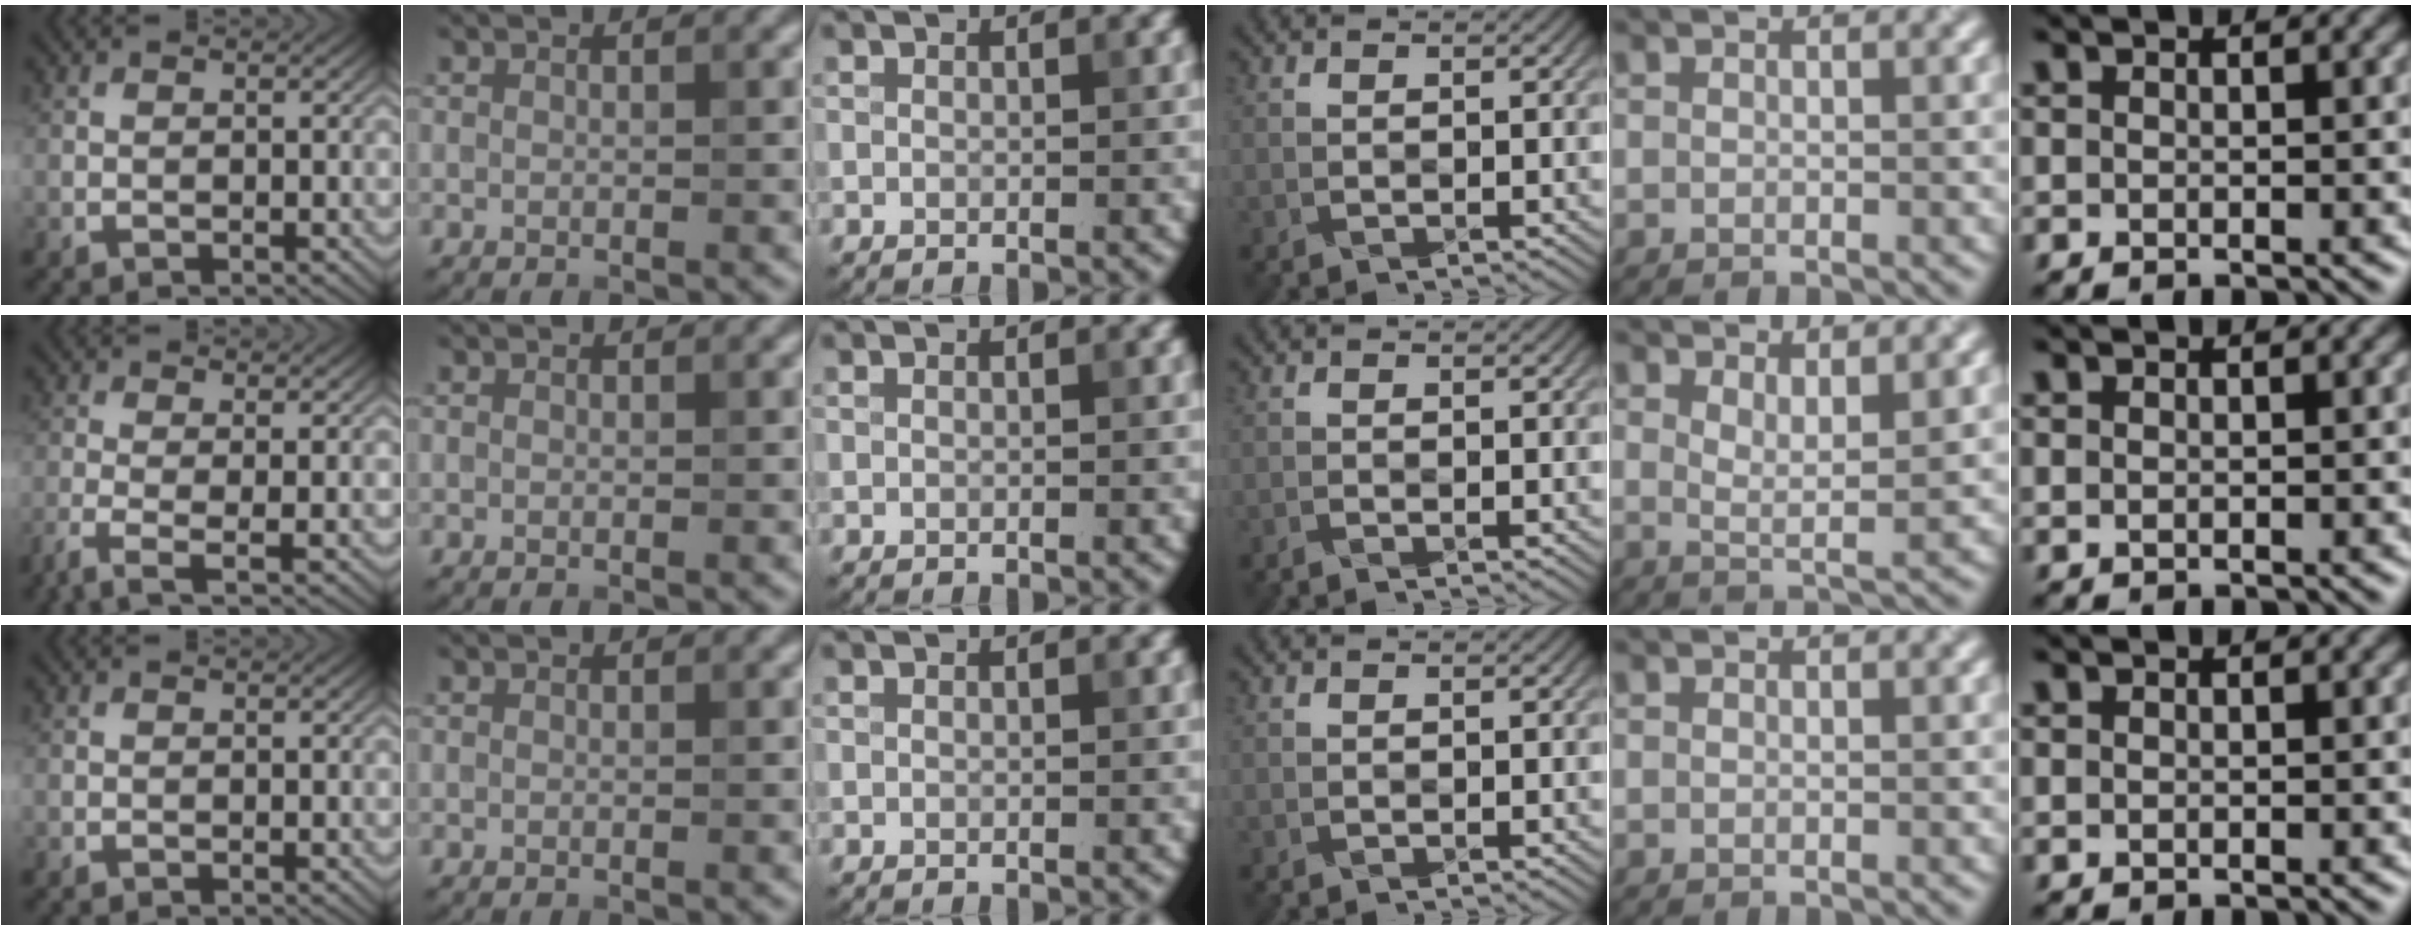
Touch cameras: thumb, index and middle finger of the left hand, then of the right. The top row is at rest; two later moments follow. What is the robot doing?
{"motion": "wrap", "object": "cellophane"}